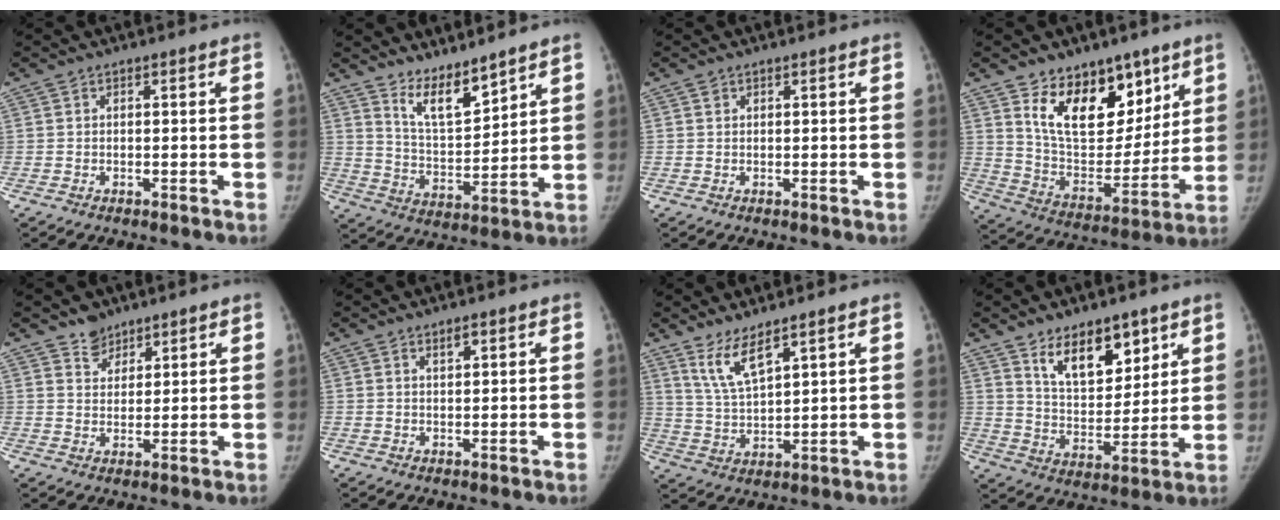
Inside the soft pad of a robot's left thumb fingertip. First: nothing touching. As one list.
[{"total": 9.0, "force": [7.3, 2.4, 4.6], "torque": [-0.064, -0.071, 0.147]}, {"total": 0.5, "force": [0.3, 0.4, 0.1], "torque": [0.001, -0.001, 0.004]}, {"total": 19.0, "force": [10.9, 11.1, 10.9], "torque": [-0.106, -0.074, 0.192]}, {"total": 4.0, "force": [3.2, 2.4, 0.4], "torque": [0.022, -0.025, 0.053]}, {"total": 1.4, "force": [1.1, 0.4, 0.7], "torque": [-0.007, -0.009, 0.020]}, {"total": 6.8, "force": [4.8, 1.6, 4.6], "torque": [-0.083, -0.036, 0.102]}, {"total": 12.7, "force": [7.8, 6.8, 7.5], "torque": [-0.074, -0.059, 0.140]}]